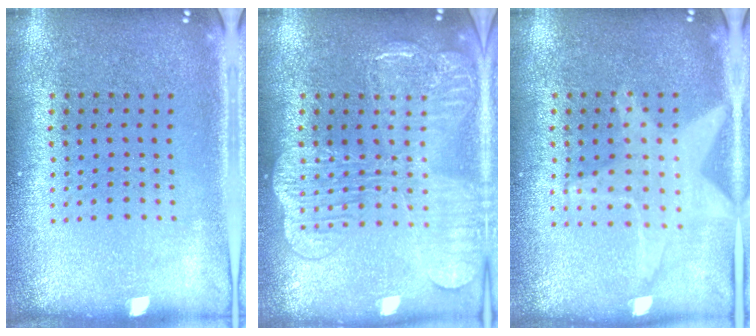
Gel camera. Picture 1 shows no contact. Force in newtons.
{"total": 3.1, "press": 3.1, "slide": 0.5}
{"total": 1.1, "press": 1.1, "slide": 0.2}